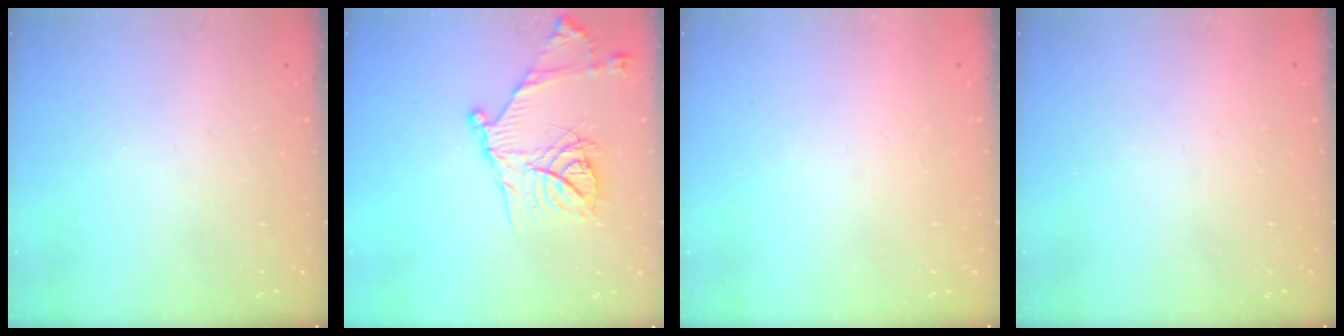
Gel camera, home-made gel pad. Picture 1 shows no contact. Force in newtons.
{"total": 18.9, "press": 18.8, "slide": 1.9}
{"total": 1.6, "press": 1.6, "slide": 0.1}
{"total": 1.5, "press": 1.5, "slide": 0.1}